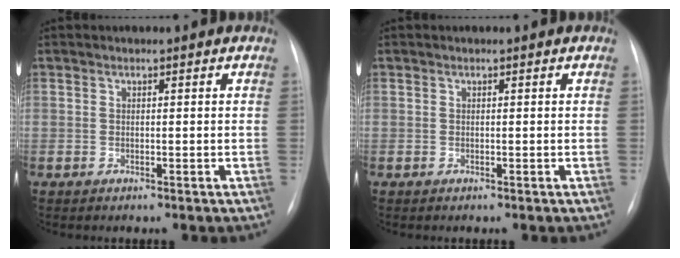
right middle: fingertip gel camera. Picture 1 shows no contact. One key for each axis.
{"total": 0.0}